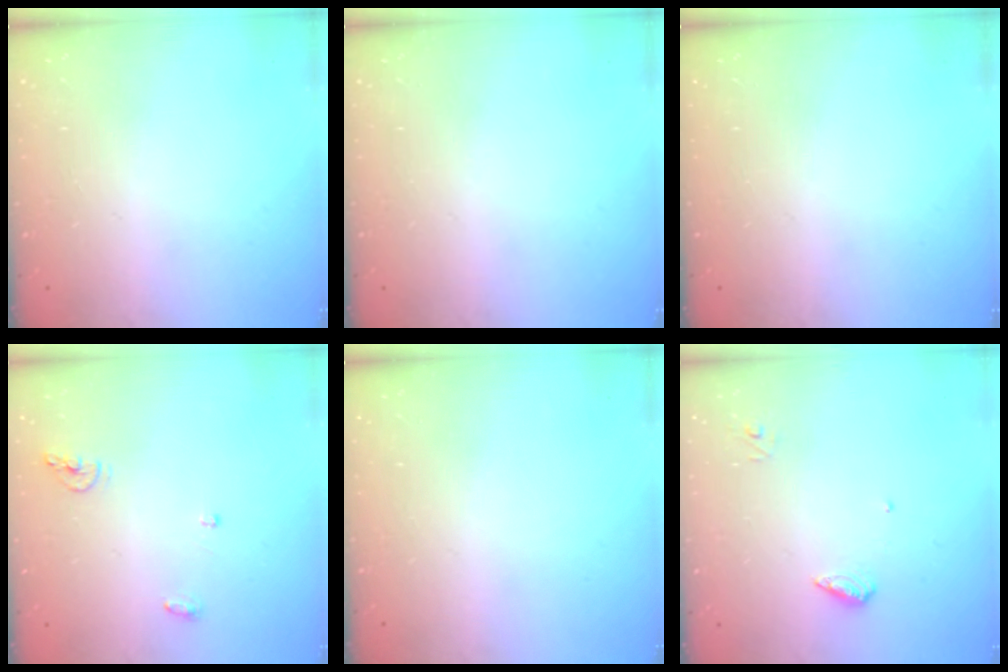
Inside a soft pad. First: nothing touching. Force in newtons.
{"total": 0.0}
{"total": 0.0}
{"total": 5.6, "press": 5.6, "slide": 0.2}
{"total": 0.0}
{"total": 6.0, "press": 6.0, "slide": 0.6}